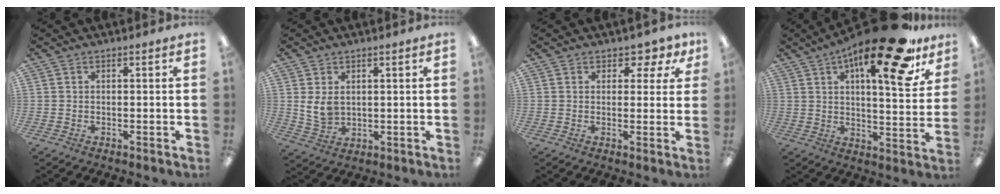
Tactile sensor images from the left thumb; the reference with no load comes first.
{"total": 5.6, "force": [1.9, 4.0, 3.5], "torque": [-0.076, -0.009, 0.035]}
{"total": 3.9, "force": [2.2, 2.8, 1.5], "torque": [-0.012, -0.004, 0.036]}
{"total": 21.9, "force": [13.4, 6.0, 16.3], "torque": [-0.238, -0.075, 0.204]}